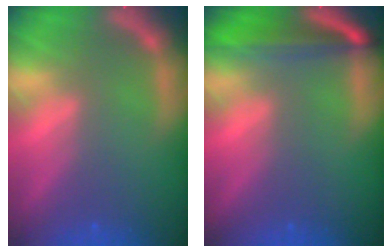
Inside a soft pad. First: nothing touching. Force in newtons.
{"total": 6.0}